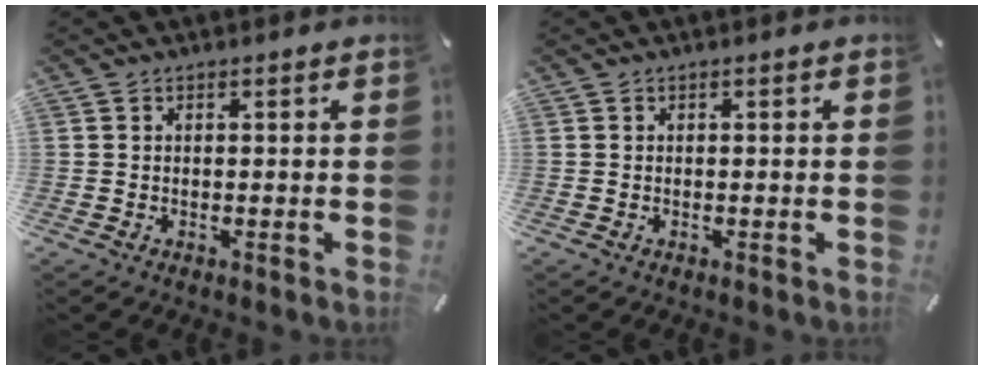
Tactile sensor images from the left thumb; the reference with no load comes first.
{"total": 0.0}